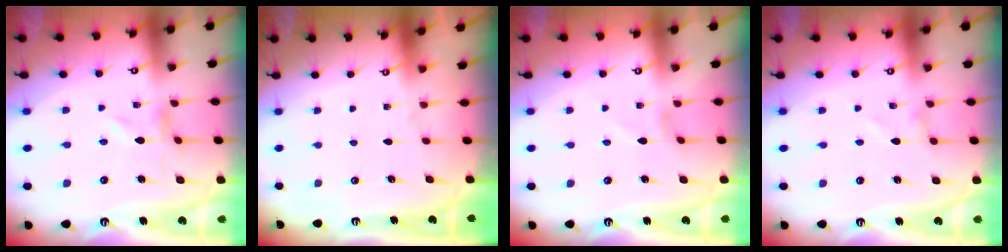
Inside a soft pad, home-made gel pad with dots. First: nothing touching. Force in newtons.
{"total": 0.0}
{"total": 0.0}
{"total": 1.2, "press": 1.2, "slide": 0.0}